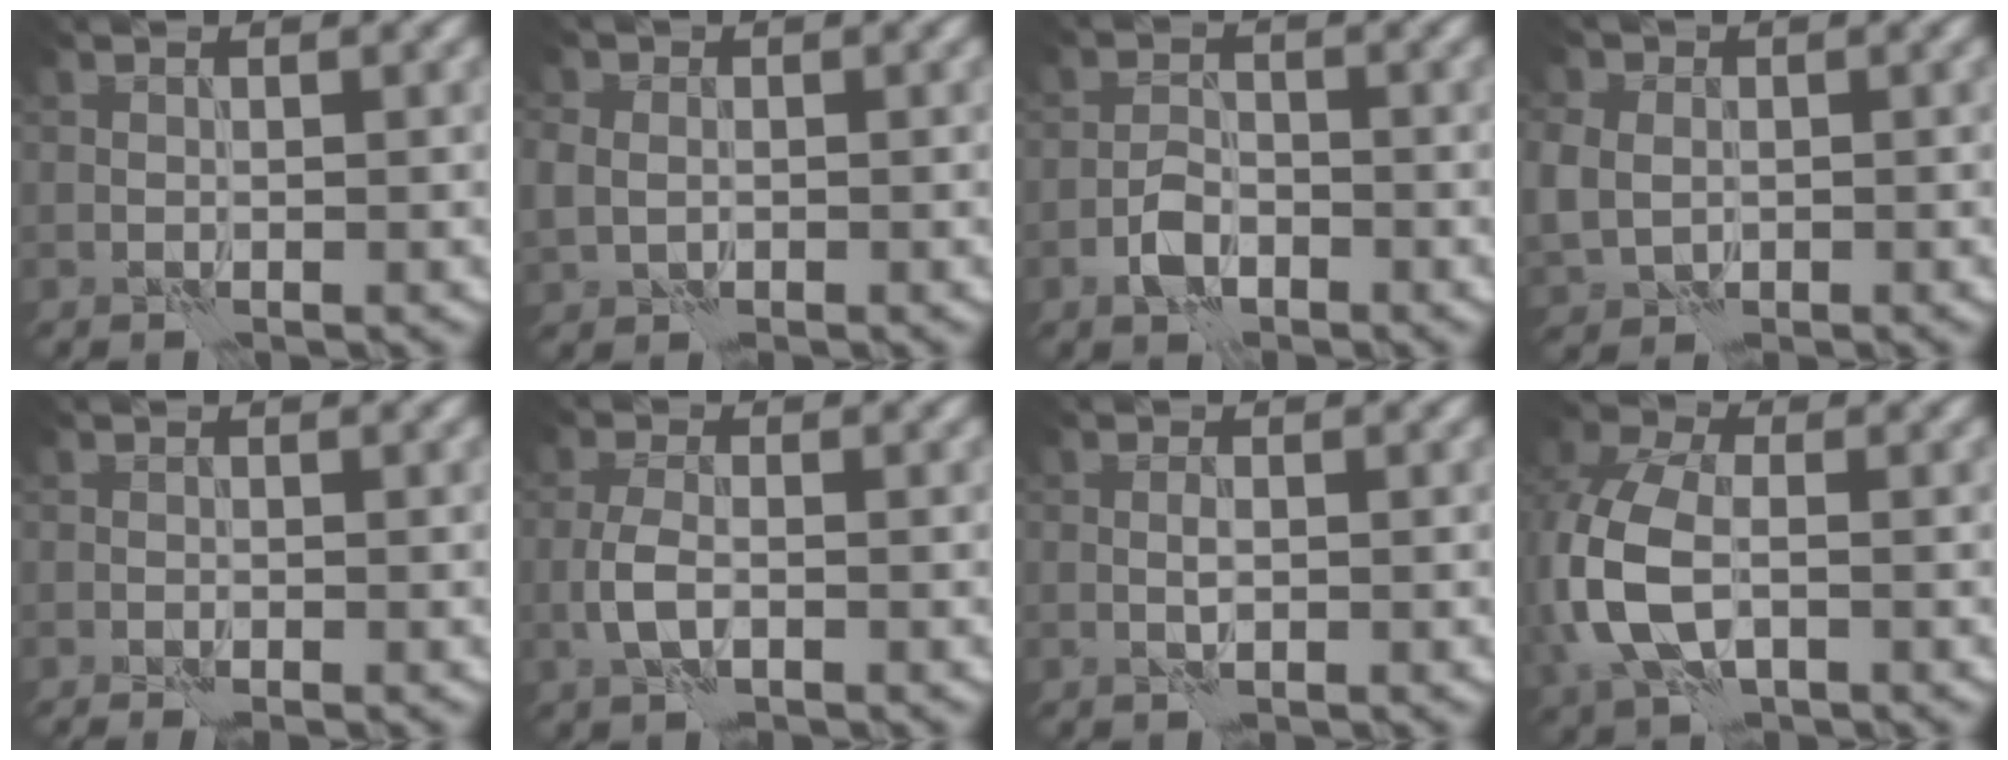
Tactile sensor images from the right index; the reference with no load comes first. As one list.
[{"total": 2.8, "force": [0.1, 2.4, 1.5], "torque": [-0.034, 0.007, 0.000]}, {"total": 2.7, "force": [-1.4, 1.5, 1.7], "torque": [-0.028, 0.006, -0.031]}, {"total": 4.7, "force": [0.1, 4.0, 2.5], "torque": [-0.064, 0.008, -0.007]}, {"total": 0.7, "force": [-0.5, 0.0, 0.5], "torque": [-0.010, 0.001, -0.010]}, {"total": 2.5, "force": [-0.8, 1.1, 2.1], "torque": [-0.047, 0.002, -0.021]}, {"total": 0.8, "force": [0.0, 0.2, 0.8], "torque": [-0.020, 0.000, -0.003]}, {"total": 8.4, "force": [-0.7, 5.6, 6.2], "torque": [-0.174, -0.005, -0.018]}]